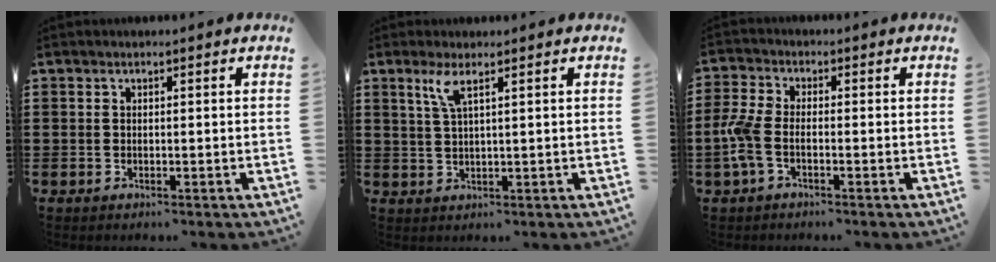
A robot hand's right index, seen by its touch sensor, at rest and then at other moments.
{"total": 3.2, "force": [1.6, 0.3, 2.7], "torque": [-0.059, 0.001, 0.026]}
{"total": 4.5, "force": [-1.5, 1.9, 3.8], "torque": [-0.109, -0.010, -0.039]}